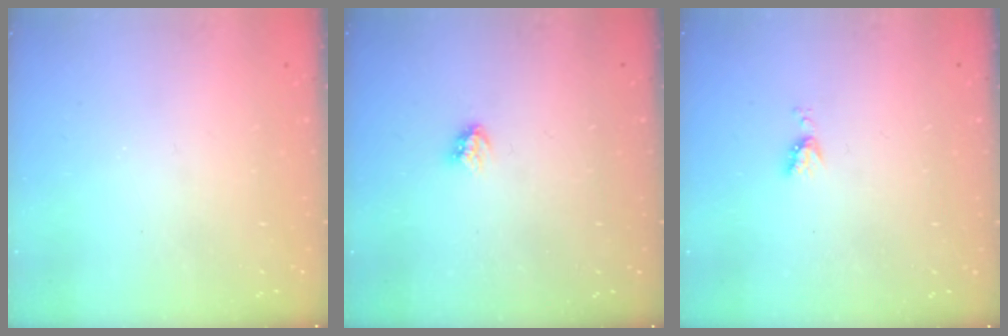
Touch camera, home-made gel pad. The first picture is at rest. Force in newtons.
{"total": 2.9, "press": 2.9, "slide": 0.4}
{"total": 3.7, "press": 3.7, "slide": 0.5}